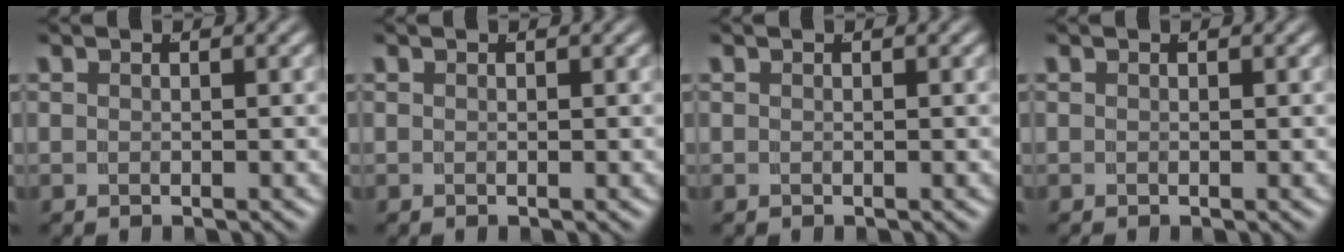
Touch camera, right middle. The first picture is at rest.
{"total": 0.0}
{"total": 0.0}
{"total": 0.0}